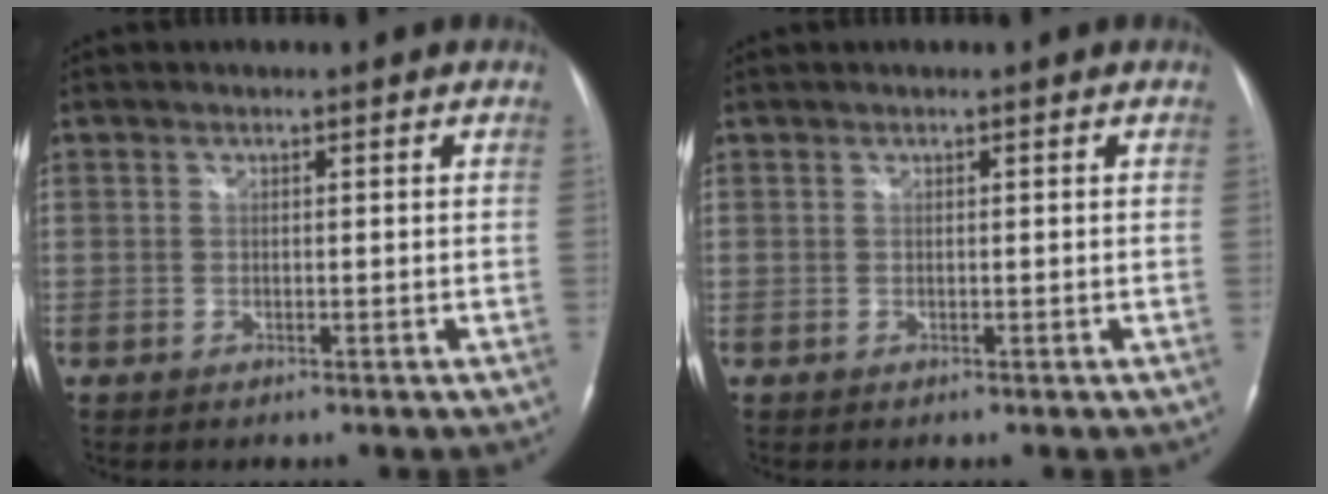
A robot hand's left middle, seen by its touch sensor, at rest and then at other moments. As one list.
[{"total": 0.0}]